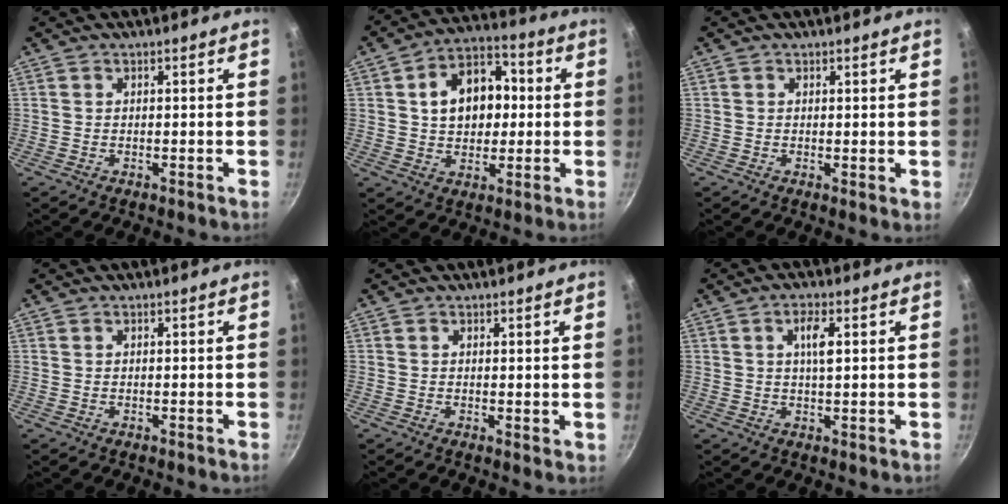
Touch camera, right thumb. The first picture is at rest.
{"total": 13.5, "force": [1.8, 9.6, 9.3], "torque": [-0.107, 0.021, 0.020]}
{"total": 0.9, "force": [0.5, 0.4, 0.7], "torque": [-0.010, -0.007, 0.005]}
{"total": 0.0}
{"total": 1.3, "force": [0.7, 0.7, 0.9], "torque": [-0.009, -0.008, 0.009]}
{"total": 4.6, "force": [1.3, 1.4, 4.2], "torque": [-0.070, 0.000, 0.022]}